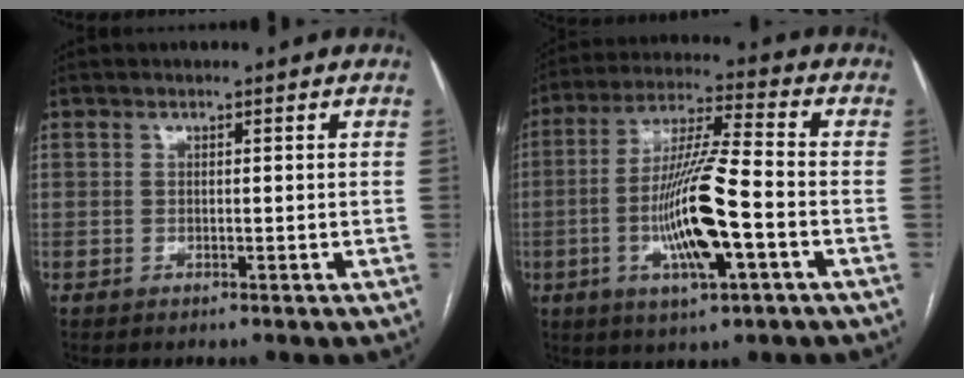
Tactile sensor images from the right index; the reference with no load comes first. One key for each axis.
{"total": 13.1, "fx": -3.4, "fy": 1.2, "fz": 12.6, "tx": -0.244, "ty": -0.005, "tz": -0.062}